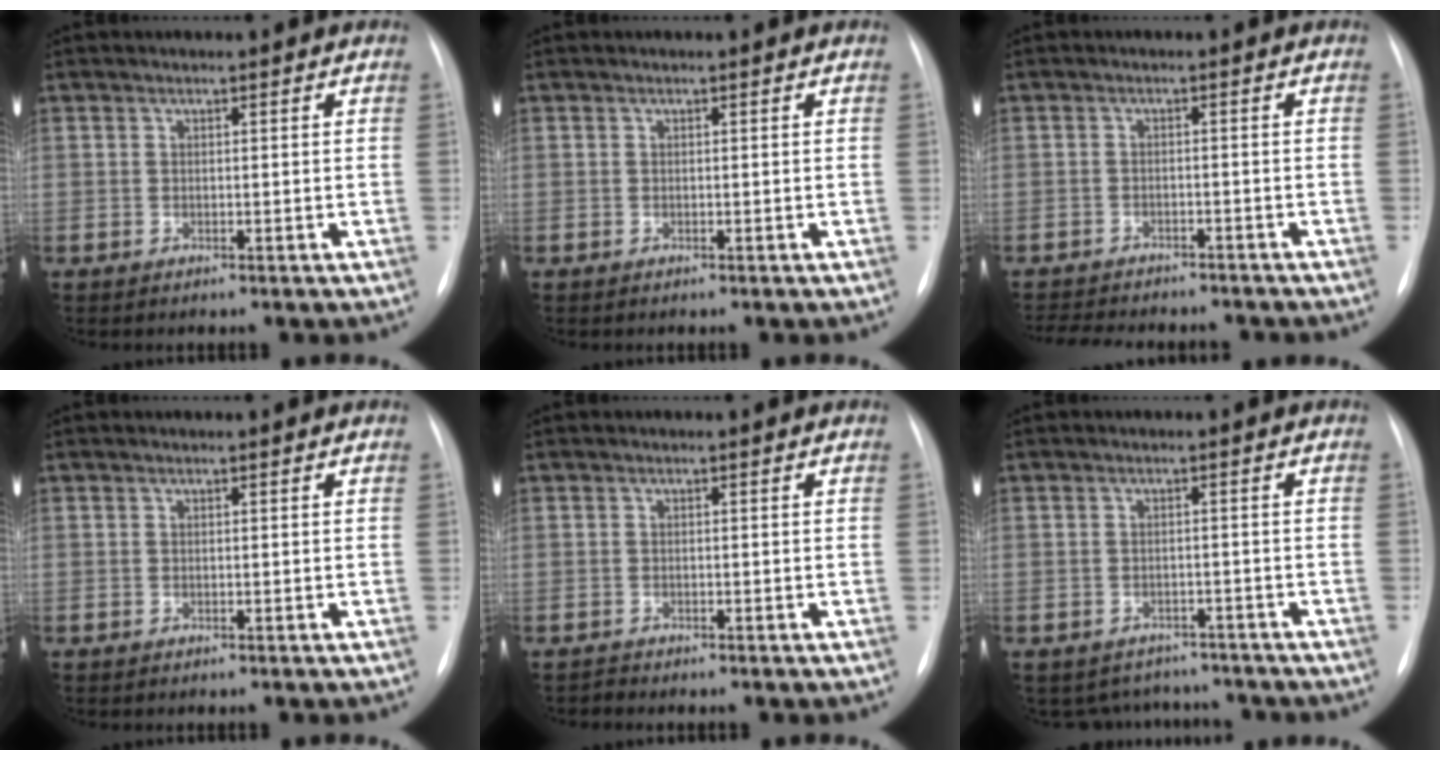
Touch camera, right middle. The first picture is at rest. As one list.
[{"total": 0.0}, {"total": 12.4, "force": [-11.1, 3.5, 4.4], "torque": [-0.086, 0.000, -0.142]}, {"total": 0.0}, {"total": 0.6, "force": [-0.6, 0.0, -0.2], "torque": [0.001, -0.005, -0.011]}, {"total": 6.6, "force": [-5.9, 3.1, 0.1], "torque": [0.004, 0.018, -0.070]}]